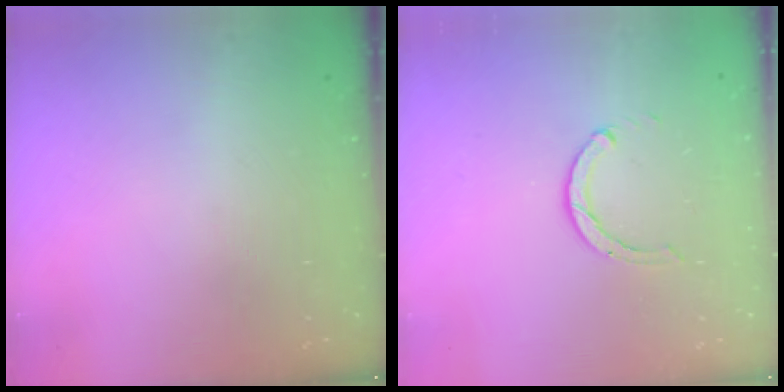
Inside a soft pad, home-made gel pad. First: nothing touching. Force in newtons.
{"total": 3.2, "press": 3.1, "slide": 0.4}